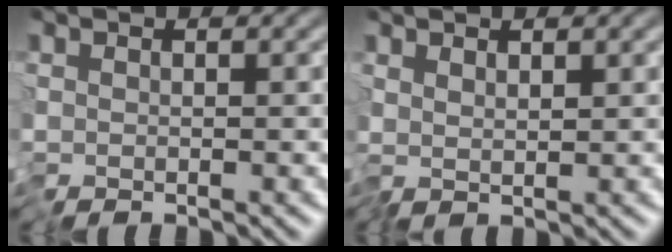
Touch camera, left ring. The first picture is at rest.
{"total": 0.8, "force": [0.5, 0.2, 0.6], "torque": [-0.014, -0.001, 0.009]}